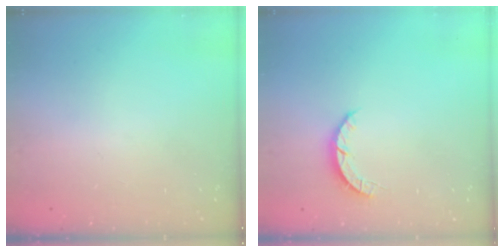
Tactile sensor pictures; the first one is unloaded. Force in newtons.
{"total": 2.7, "press": 2.7, "slide": 0.4}